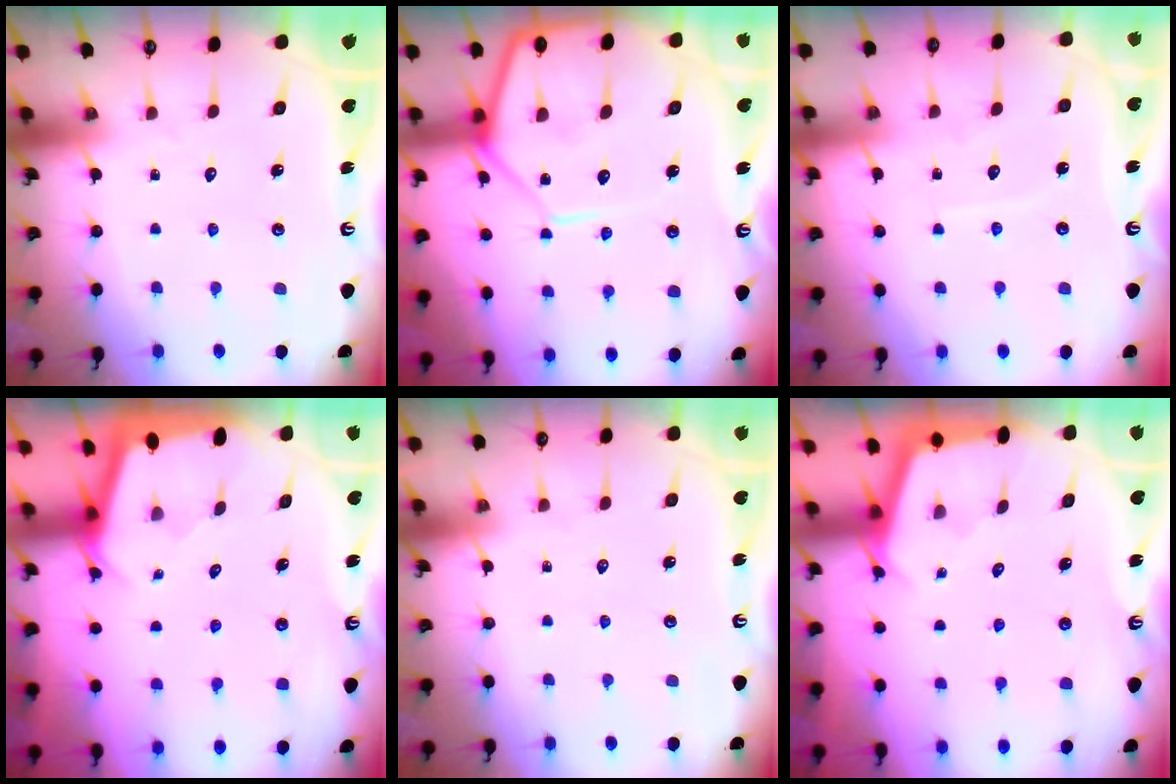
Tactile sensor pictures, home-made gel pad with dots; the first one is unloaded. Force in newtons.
{"total": 12.6, "press": 12.5, "slide": 1.1}
{"total": 4.4, "press": 4.3, "slide": 0.5}
{"total": 1.9, "press": 1.9, "slide": 0.1}
{"total": 0.0}
{"total": 2.5, "press": 2.5, "slide": 0.2}